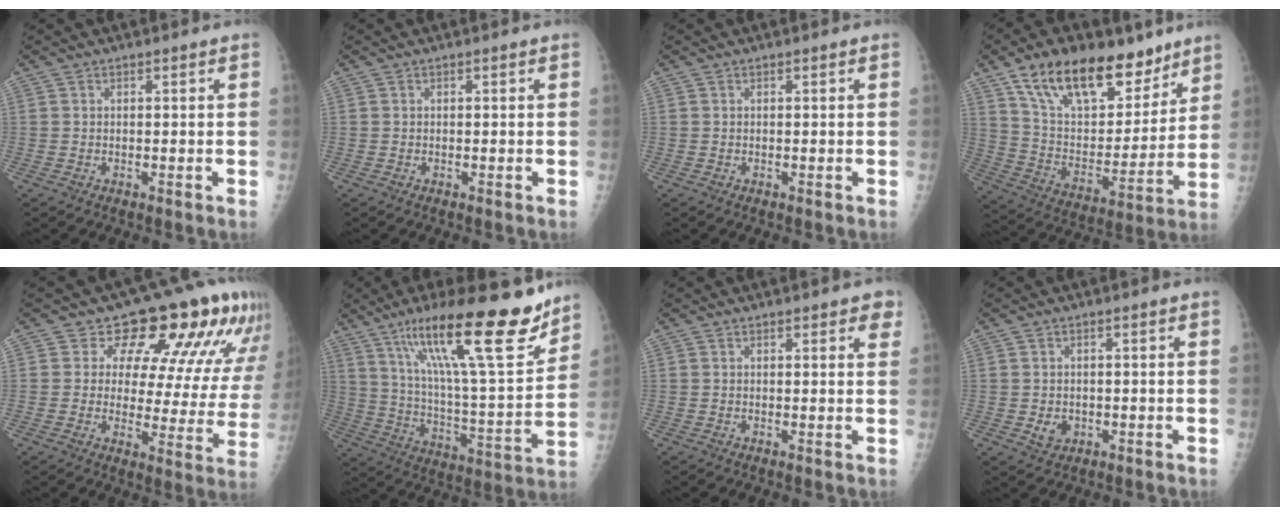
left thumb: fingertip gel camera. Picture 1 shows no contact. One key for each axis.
{"total": 0.0}
{"total": 0.0}
{"total": 23.7, "fx": 15.5, "fy": 11.7, "fz": 13.4, "tx": -0.181, "ty": -0.050, "tz": 0.268}
{"total": 17.8, "fx": 11.0, "fy": 8.6, "fz": 11.1, "tx": -0.083, "ty": -0.051, "tz": 0.123}
{"total": 26.1, "fx": 17.1, "fy": 5.1, "fz": 19.1, "tx": -0.289, "ty": -0.064, "tz": 0.282}
{"total": 3.1, "fx": 1.9, "fy": 1.3, "fz": 2.0, "tx": -0.005, "ty": -0.006, "tz": 0.018}
{"total": 2.9, "fx": -0.5, "fy": 2.4, "fz": 1.5, "tx": -0.014, "ty": 0.000, "tz": 0.001}